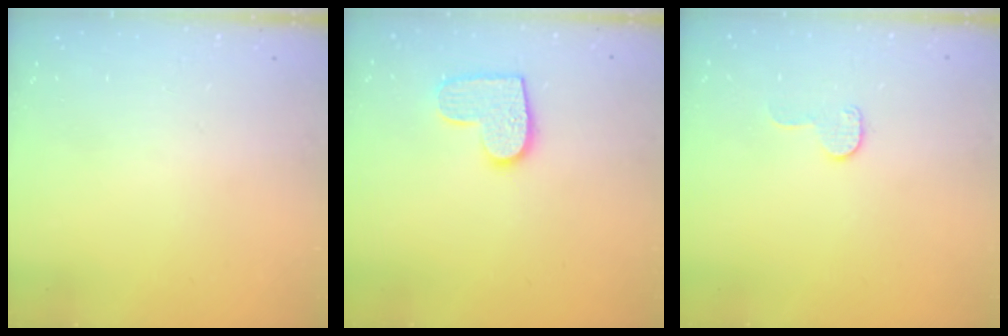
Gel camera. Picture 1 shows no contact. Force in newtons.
{"total": 10.5, "press": 10.5, "slide": 0.6}
{"total": 7.6, "press": 7.6, "slide": 0.1}